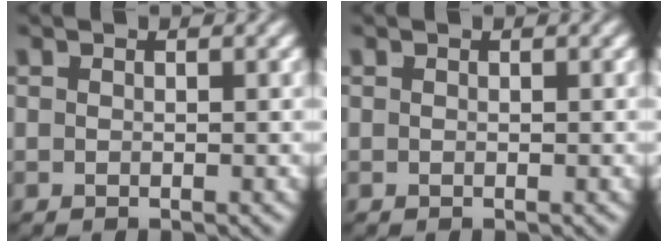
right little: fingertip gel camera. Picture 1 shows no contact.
{"total": 0.0}